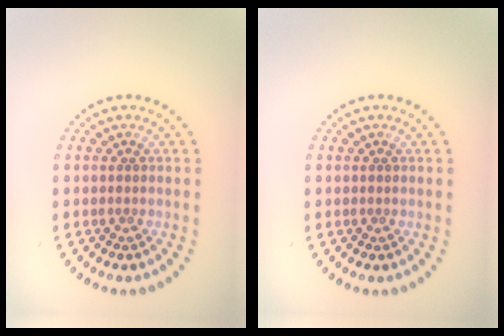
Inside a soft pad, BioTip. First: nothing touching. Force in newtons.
{"total": 0.0}